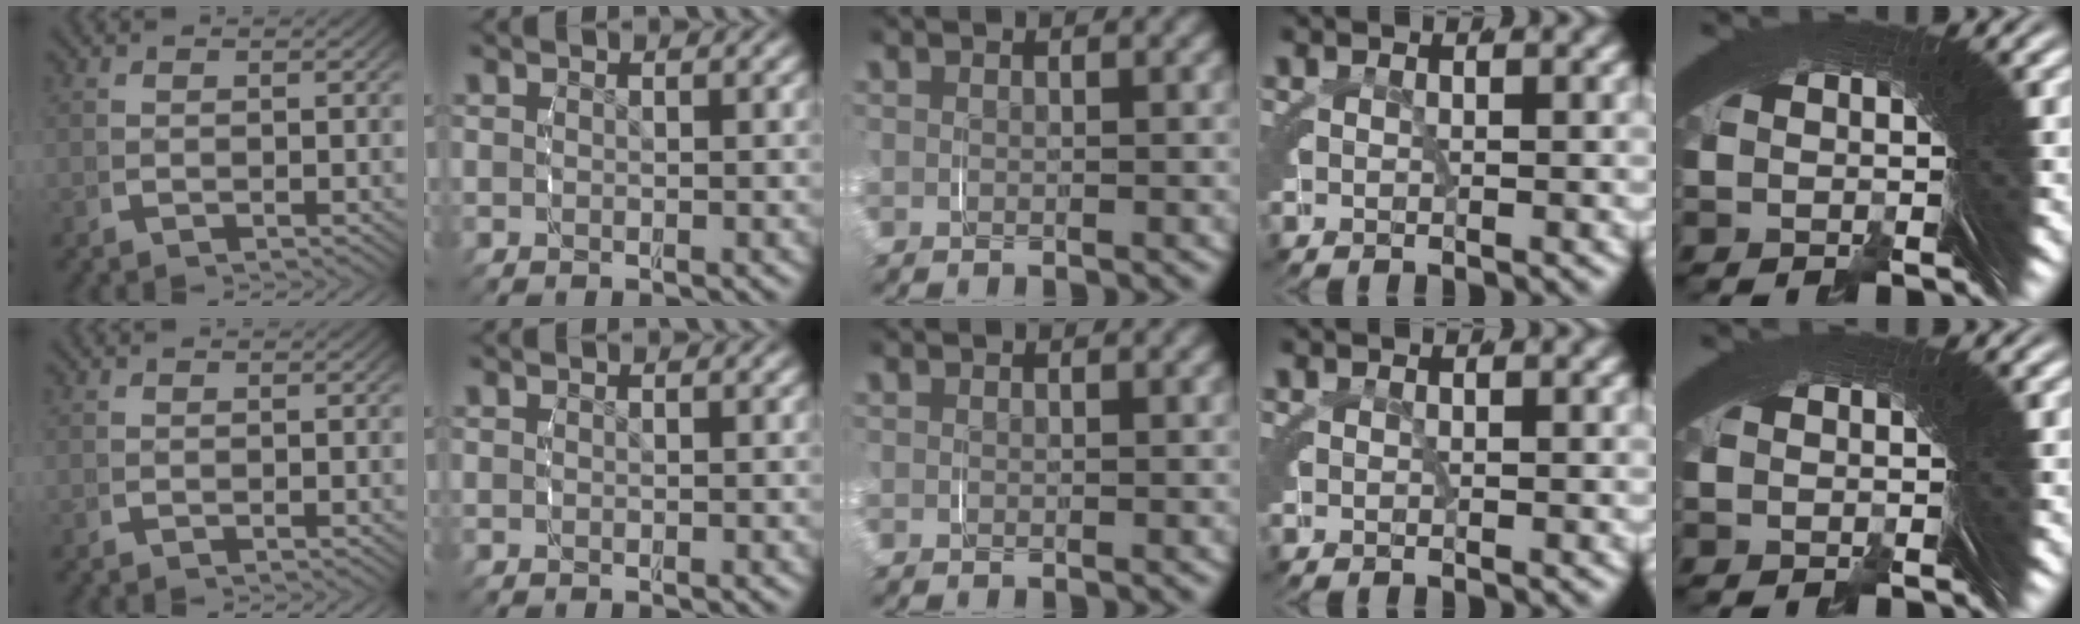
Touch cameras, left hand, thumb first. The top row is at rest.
{}